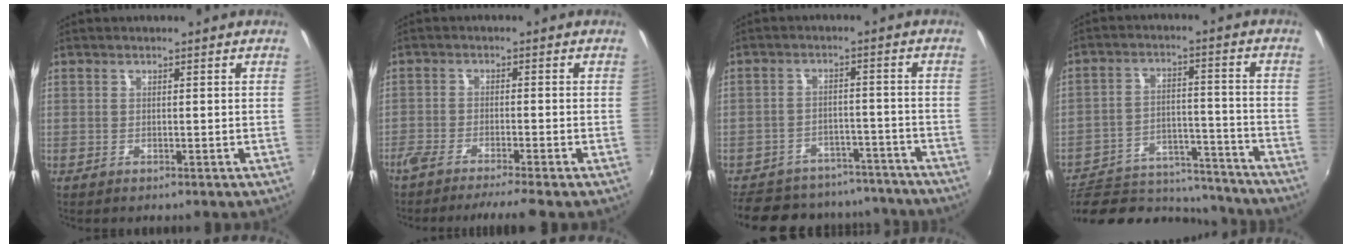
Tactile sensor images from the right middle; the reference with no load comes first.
{"total": 6.9, "force": [-6.0, -0.5, 3.2], "torque": [-0.076, -0.014, -0.103]}
{"total": 20.3, "force": [-17.1, 8.6, 6.6], "torque": [-0.152, 0.038, -0.214]}
{"total": 21.4, "force": [-18.6, 8.0, 6.7], "torque": [-0.143, 0.021, -0.248]}